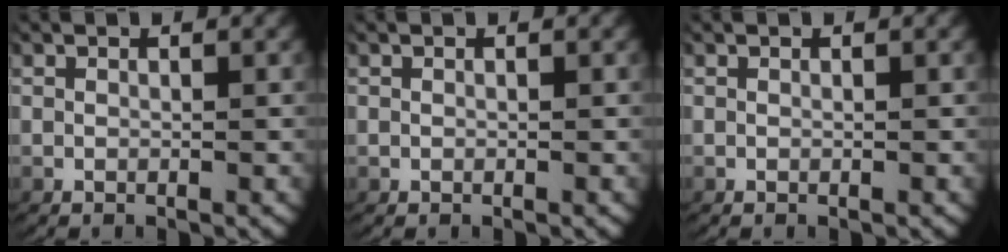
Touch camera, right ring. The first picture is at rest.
{"total": 0.0}
{"total": 0.0}